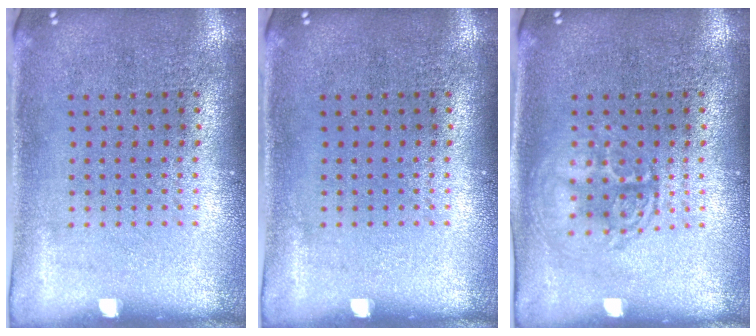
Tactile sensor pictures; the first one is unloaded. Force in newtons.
{"total": 0.0}
{"total": 1.3, "press": 1.3, "slide": 0.2}